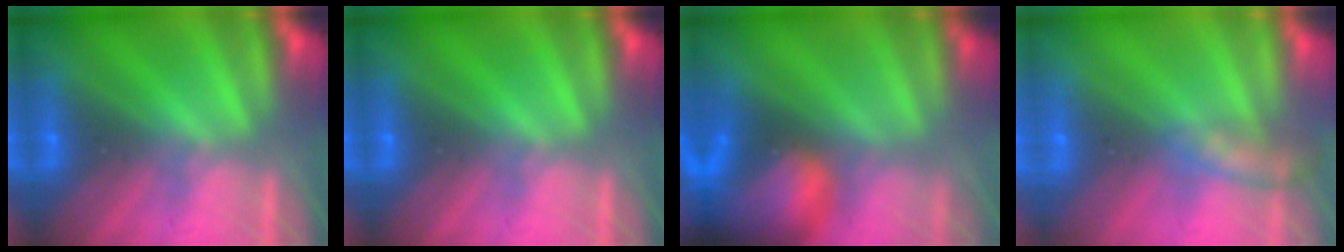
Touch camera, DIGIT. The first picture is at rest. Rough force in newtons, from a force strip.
{"total": 0.0}
{"total": 11.8}
{"total": 2.3}